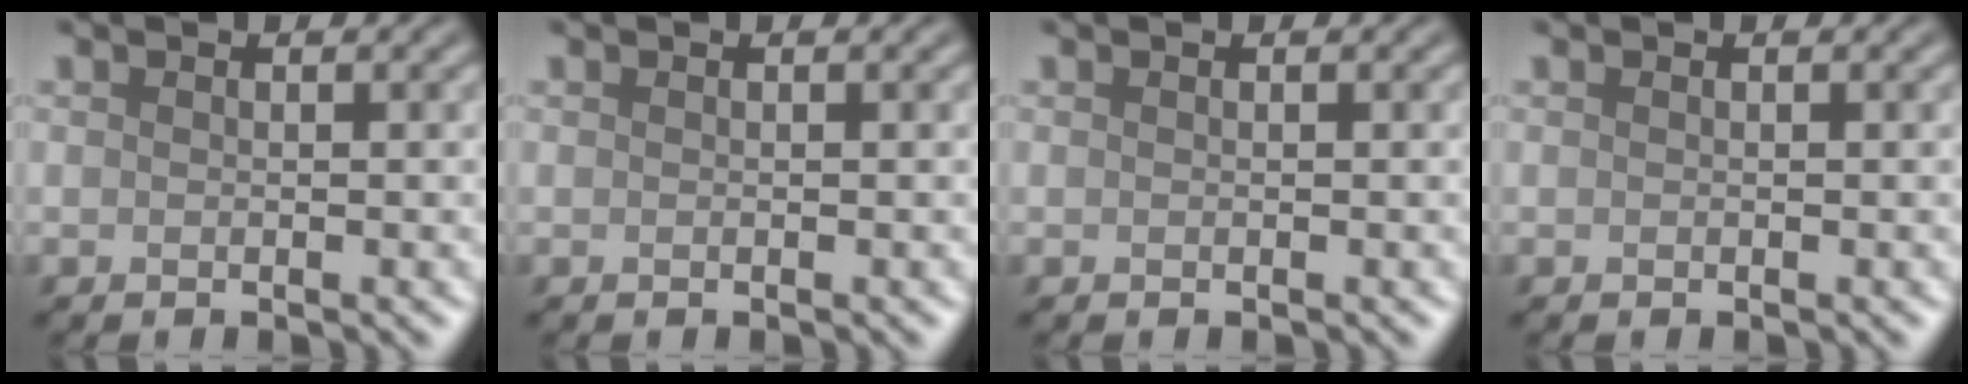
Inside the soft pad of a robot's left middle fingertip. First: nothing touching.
{"total": 0.0}
{"total": 0.0}
{"total": 0.0}